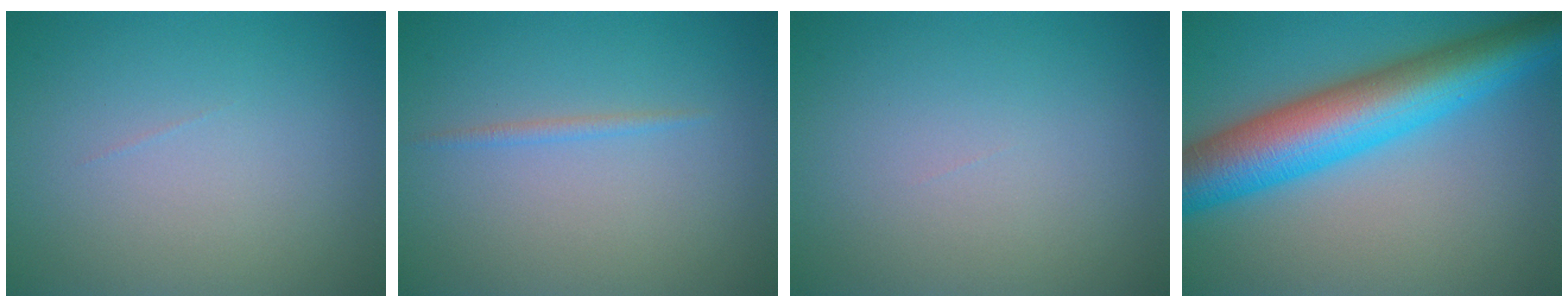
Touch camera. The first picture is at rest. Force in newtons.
{"total": 0.8, "press": 0.8, "slide": 0.0}
{"total": 0.0}
{"total": 10.6, "press": 10.6, "slide": 0.1}